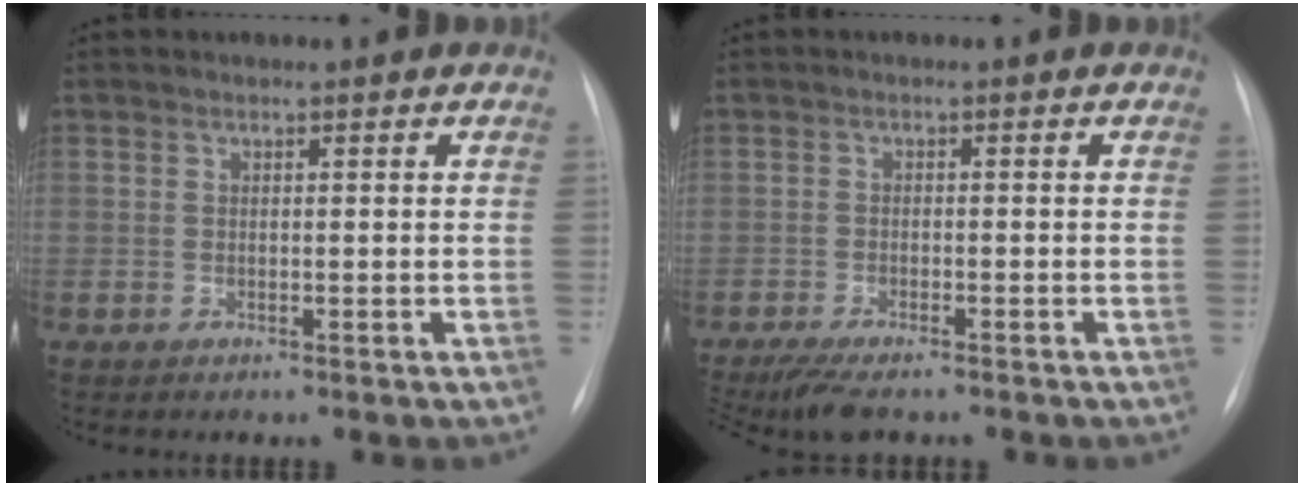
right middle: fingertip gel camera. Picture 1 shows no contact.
{"total": 6.9, "force": [-5.5, 1.4, 3.8], "torque": [-0.067, -0.016, -0.089]}